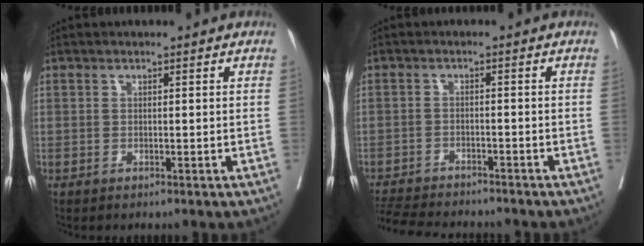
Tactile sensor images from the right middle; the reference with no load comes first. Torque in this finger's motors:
{"motor_torque": [0.24, -0.45, 0.08, 0.04]}